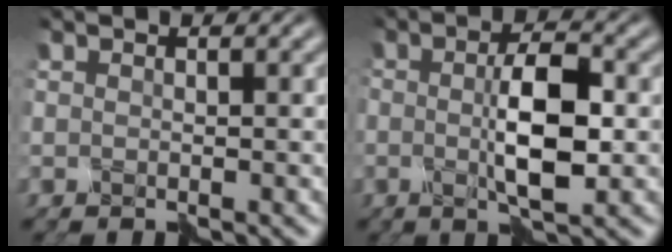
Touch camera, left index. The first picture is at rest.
{"total": 4.8, "force": [-0.5, 1.2, 4.6], "torque": [-0.099, -0.002, -0.006]}